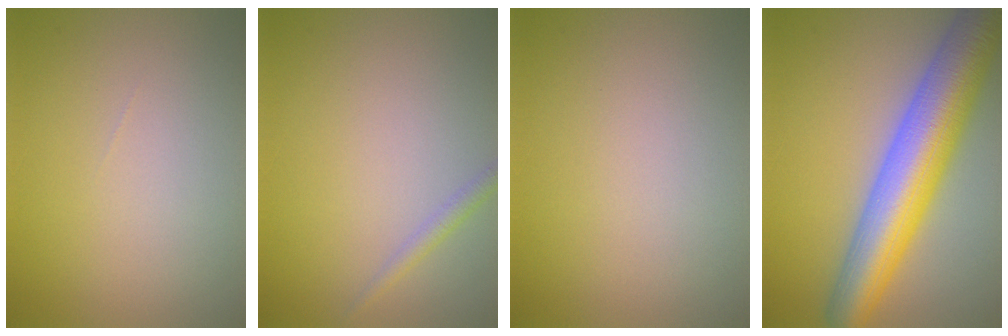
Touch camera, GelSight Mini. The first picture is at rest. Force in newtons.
{"total": 1.2, "press": 1.2, "slide": 0.0}
{"total": 0.0}
{"total": 10.0, "press": 10.0, "slide": 0.3}